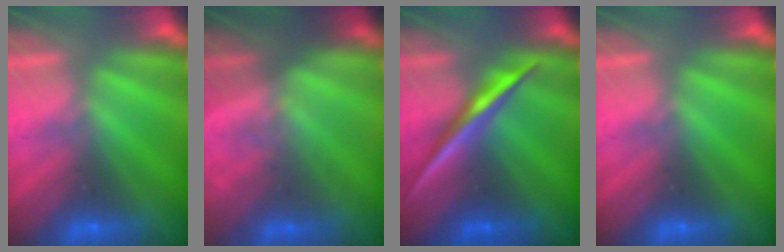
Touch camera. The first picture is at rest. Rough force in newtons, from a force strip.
{"total": 1.4}
{"total": 2.3}
{"total": 0.0}